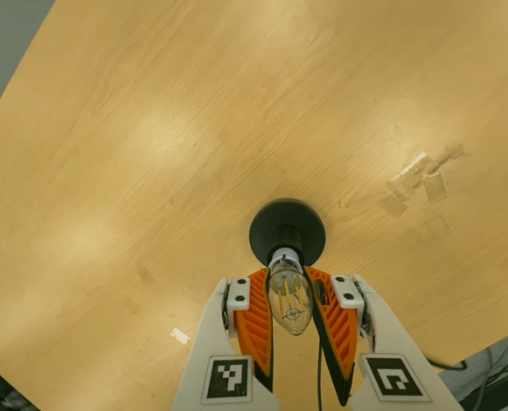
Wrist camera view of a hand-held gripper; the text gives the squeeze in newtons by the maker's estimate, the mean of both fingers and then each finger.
{"total": 18.0, "left": 16.4, "right": 19.6}